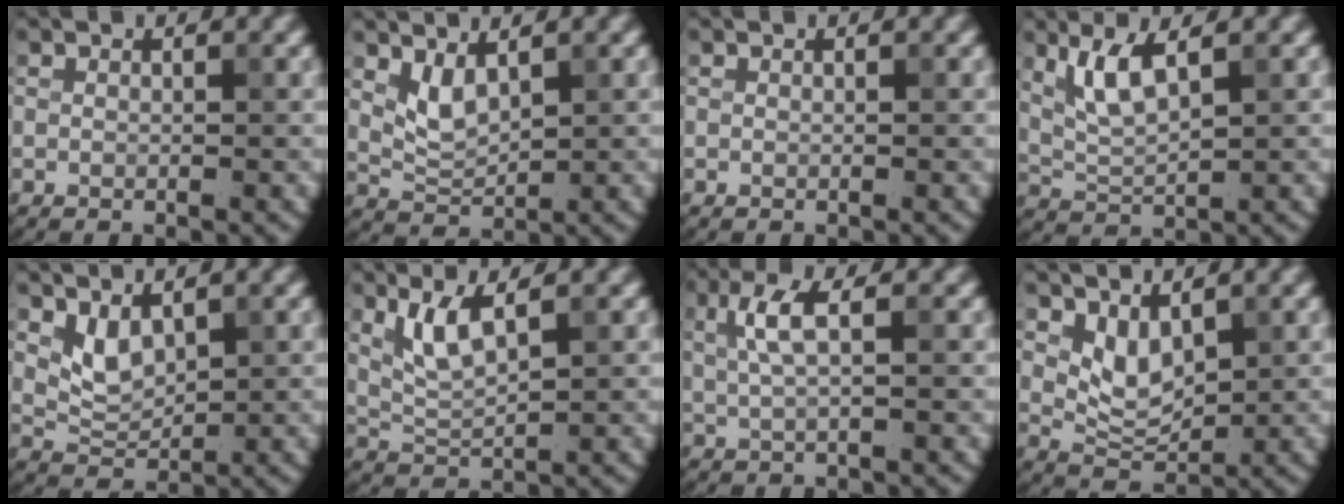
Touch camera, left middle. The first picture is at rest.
{"total": 2.4, "force": [1.3, 1.1, 1.6], "torque": [-0.038, -0.006, 0.033]}
{"total": 0.0}
{"total": 3.7, "force": [1.9, 1.0, 3.1], "torque": [-0.074, -0.003, 0.042]}
{"total": 2.5, "force": [1.3, 1.5, 1.6], "torque": [-0.034, -0.008, 0.033]}
{"total": 3.3, "force": [1.7, 0.8, 2.7], "torque": [-0.065, -0.006, 0.041]}
{"total": 3.1, "force": [0.9, 0.9, 2.8], "torque": [-0.061, 0.005, 0.019]}
{"total": 3.0, "force": [1.4, 1.7, 2.1], "torque": [-0.042, -0.009, 0.034]}